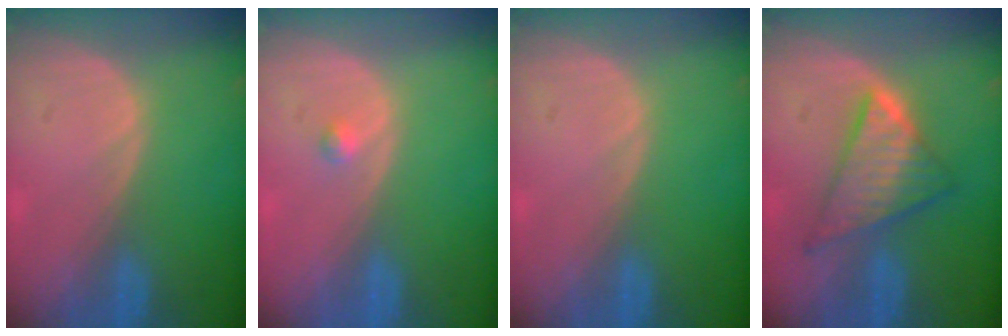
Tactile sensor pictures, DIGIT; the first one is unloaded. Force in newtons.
{"total": 0.8, "press": 0.8, "slide": 0.1}
{"total": 0.0}
{"total": 7.8, "press": 7.8, "slide": 0.4}